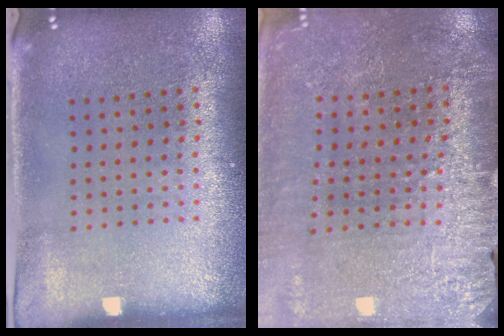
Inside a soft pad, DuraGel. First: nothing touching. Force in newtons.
{"total": 2.8, "press": 2.8, "slide": 0.3}